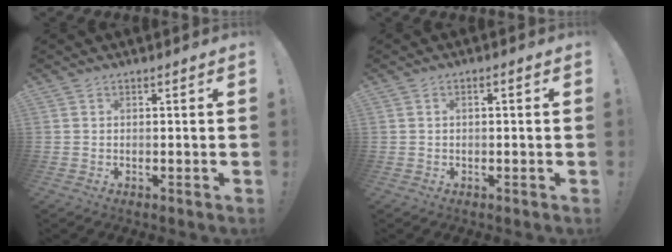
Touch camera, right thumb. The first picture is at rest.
{"total": 1.3, "force": [-0.4, 0.3, 1.3], "torque": [-0.026, 0.005, -0.006]}